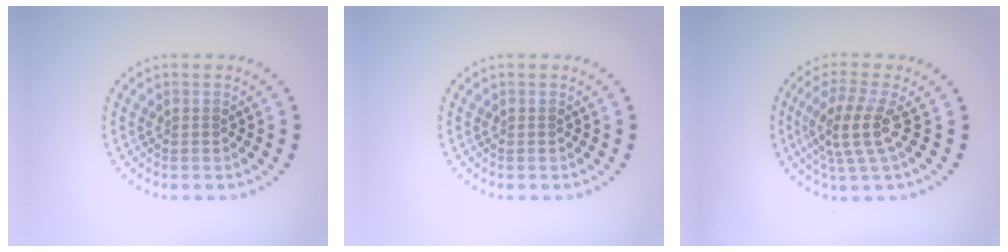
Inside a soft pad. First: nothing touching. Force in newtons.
{"total": 0.0}
{"total": 3.7, "press": 2.9, "slide": 2.2}